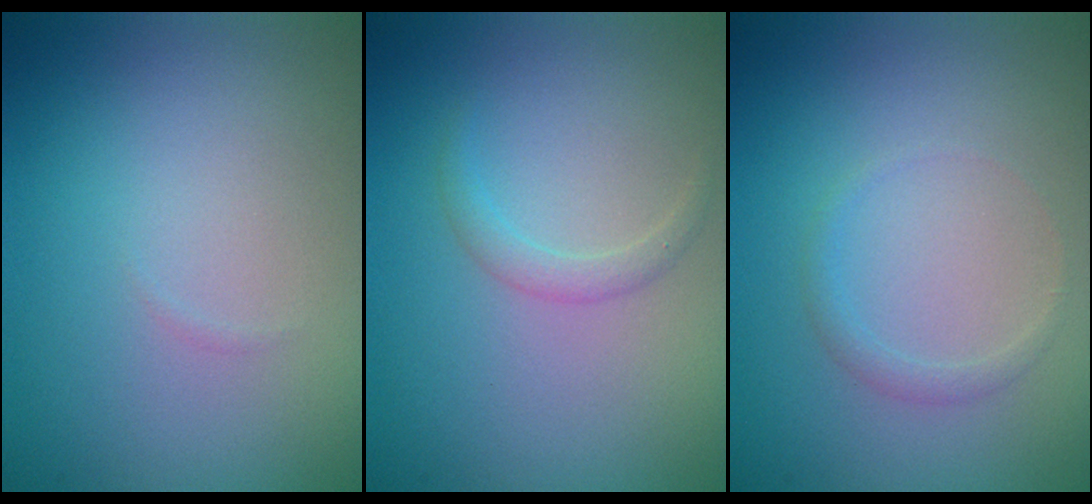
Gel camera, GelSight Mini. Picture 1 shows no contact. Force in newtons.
{"total": 1.2, "press": 1.2, "slide": 0.1}
{"total": 0.9, "press": 0.9, "slide": 0.1}